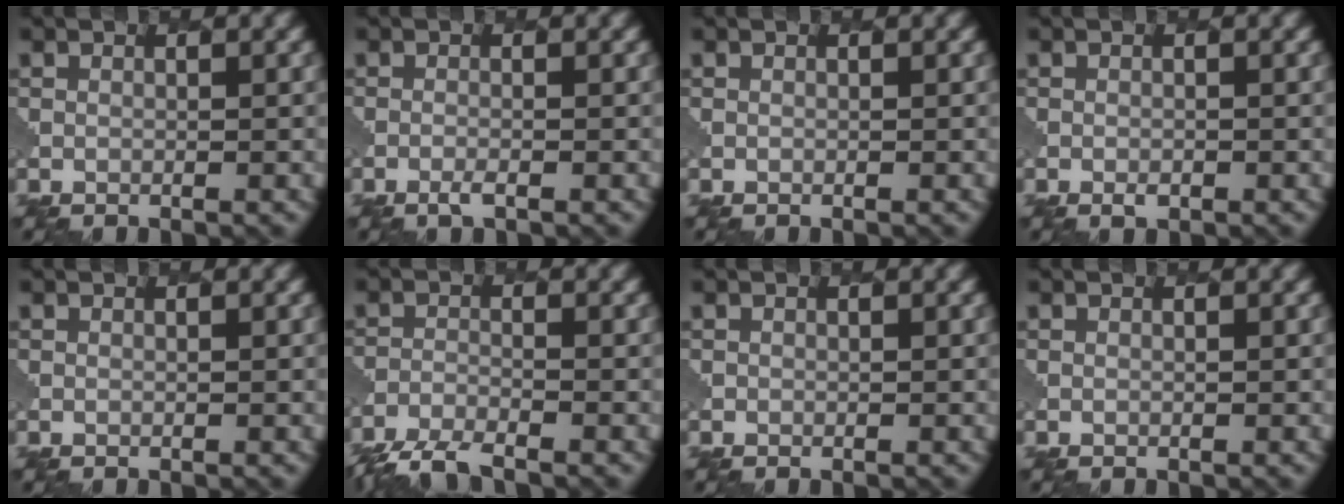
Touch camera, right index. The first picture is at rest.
{"total": 0.8, "force": [-0.6, 0.1, 0.5], "torque": [-0.011, 0.003, -0.016]}
{"total": 0.0}
{"total": 0.7, "force": [-0.4, 0.5, 0.3], "torque": [-0.008, 0.000, -0.008]}
{"total": 0.0}
{"total": 5.4, "force": [-5.0, 0.9, 1.8], "torque": [-0.040, -0.019, -0.090]}
{"total": 0.5, "force": [-0.3, 0.5, 0.0], "torque": [0.003, 0.001, 0.003]}
{"total": 0.0}